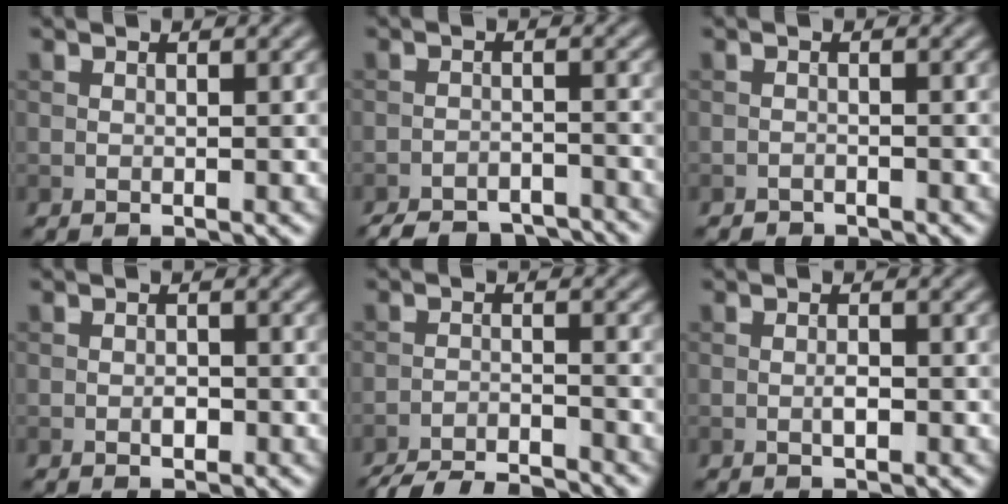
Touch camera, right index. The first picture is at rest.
{"total": 6.6, "force": [-6.2, 1.7, 1.5], "torque": [-0.018, -0.010, -0.093]}
{"total": 0.9, "force": [-0.8, 0.2, -0.1], "torque": [0.005, -0.001, -0.016]}
{"total": 1.0, "force": [-0.4, 0.6, 0.7], "torque": [-0.011, 0.001, -0.006]}
{"total": 7.7, "force": [-7.3, 1.2, 2.3], "torque": [-0.043, -0.016, -0.117]}
{"total": 1.0, "force": [-0.3, 0.3, 0.9], "torque": [-0.018, 0.000, -0.005]}